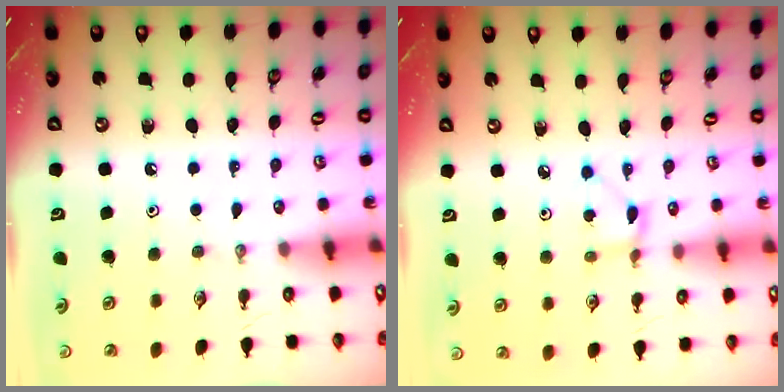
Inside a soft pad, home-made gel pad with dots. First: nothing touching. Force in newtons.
{"total": 2.3, "press": 2.3, "slide": 0.4}